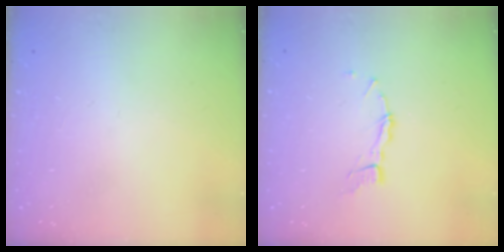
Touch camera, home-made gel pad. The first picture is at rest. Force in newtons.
{"total": 4.8, "press": 4.8, "slide": 0.4}